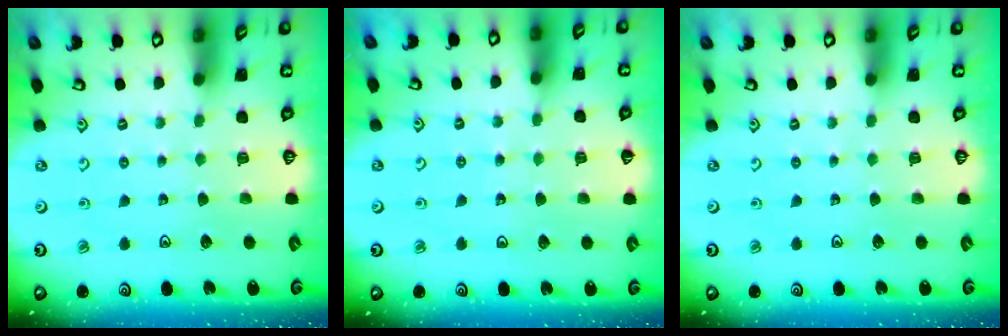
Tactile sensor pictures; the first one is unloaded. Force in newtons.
{"total": 2.9, "press": 2.8, "slide": 0.3}
{"total": 0.0}